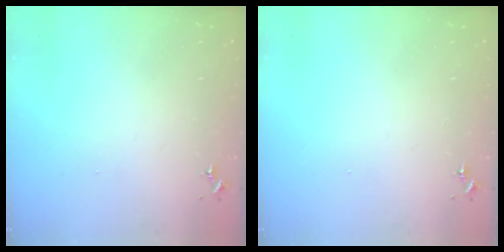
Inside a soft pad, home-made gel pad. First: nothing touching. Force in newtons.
{"total": 0.0}